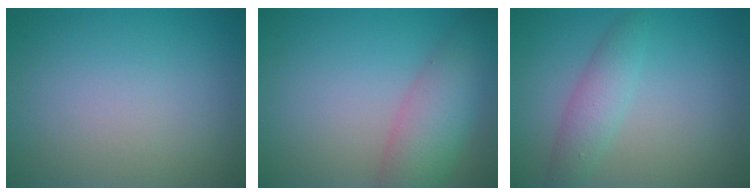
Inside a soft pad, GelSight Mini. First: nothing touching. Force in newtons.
{"total": 5.6, "press": 5.6, "slide": 0.3}
{"total": 2.7, "press": 2.7, "slide": 0.2}